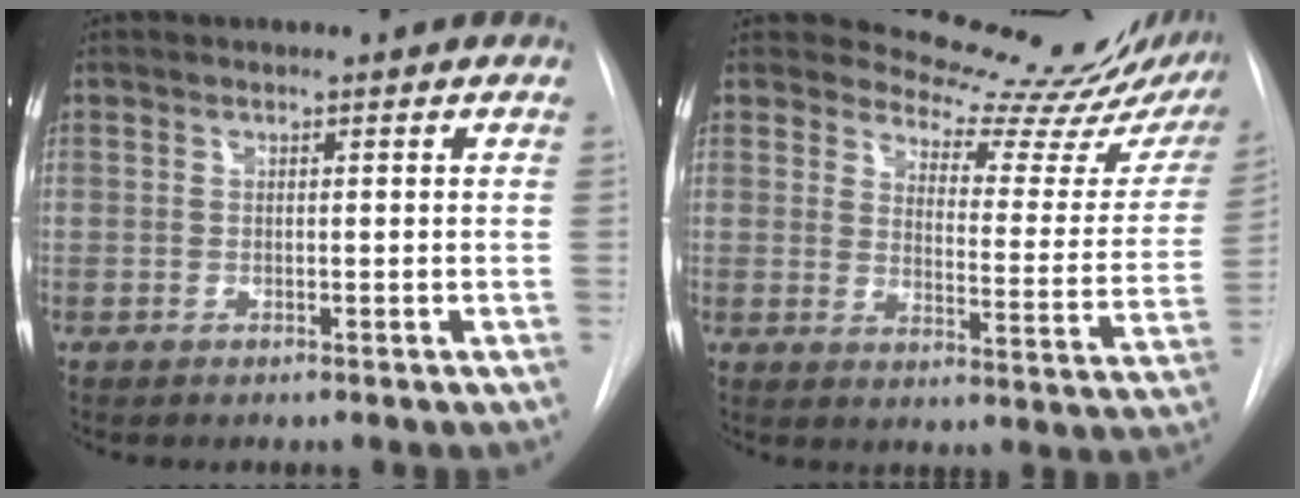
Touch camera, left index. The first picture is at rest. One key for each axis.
{"total": 16.8, "fx": 16.0, "fy": 3.0, "fz": 4.4, "tx": -0.044, "ty": -0.094, "tz": 0.175}